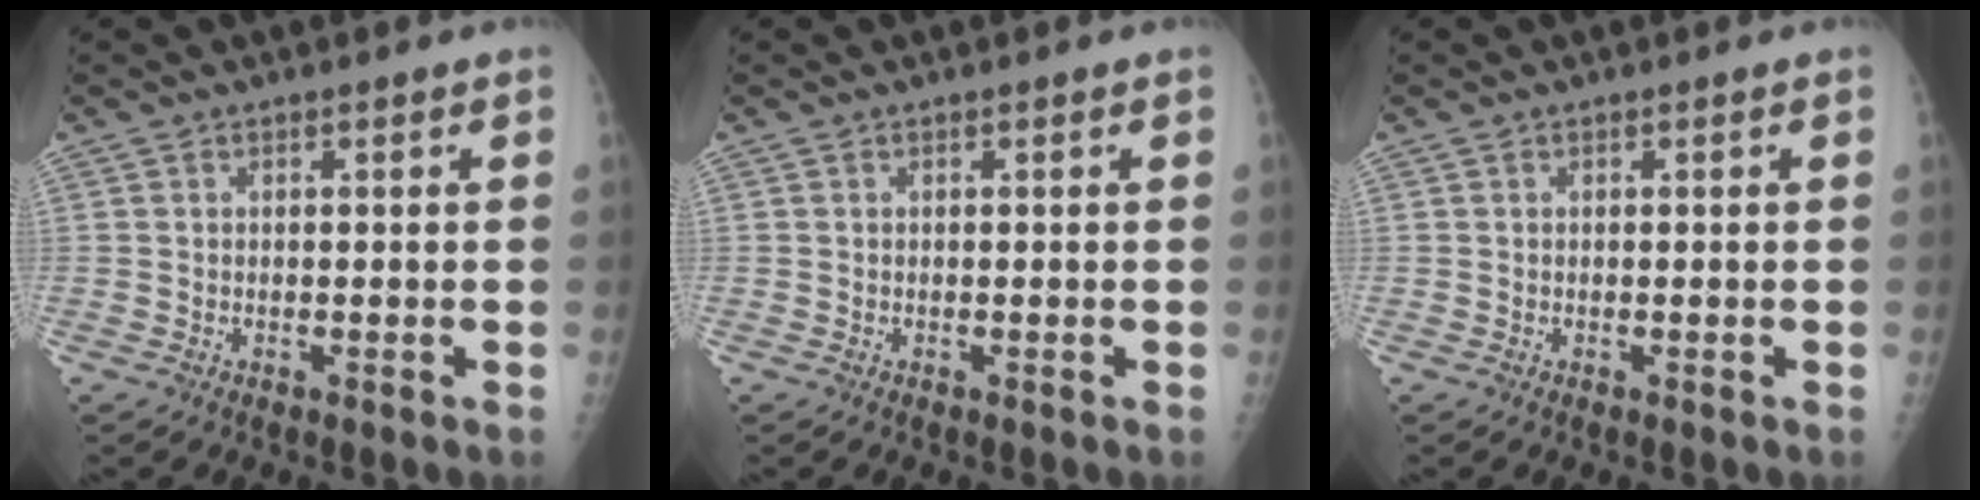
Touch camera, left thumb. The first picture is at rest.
{"total": 0.0}
{"total": 0.0}